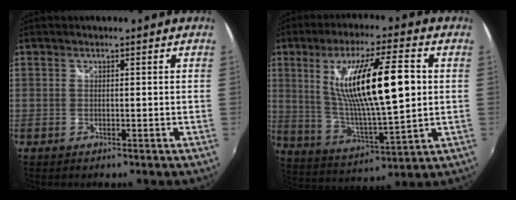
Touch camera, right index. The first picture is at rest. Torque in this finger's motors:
{"motor_torque": [0.73, 0.09, 1.05, 0.21]}